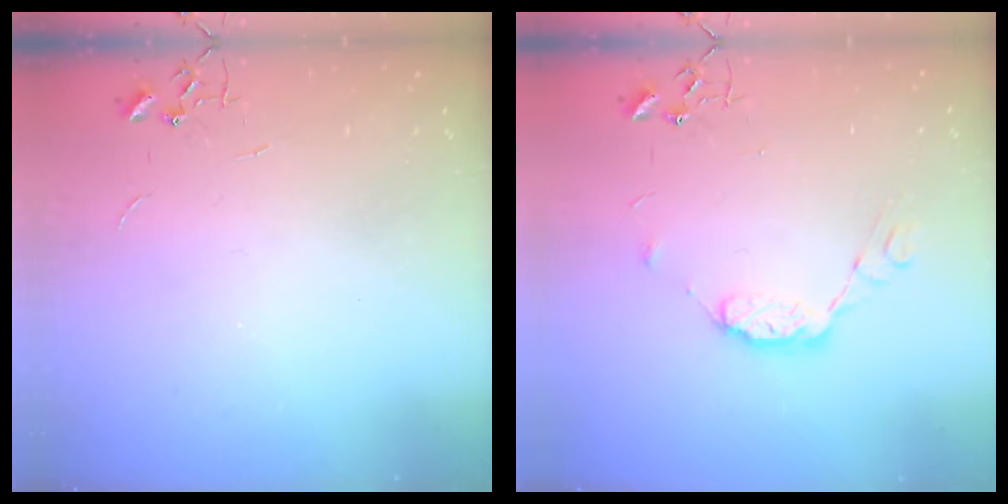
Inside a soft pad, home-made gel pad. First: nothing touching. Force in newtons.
{"total": 9.1, "press": 9.1, "slide": 0.6}